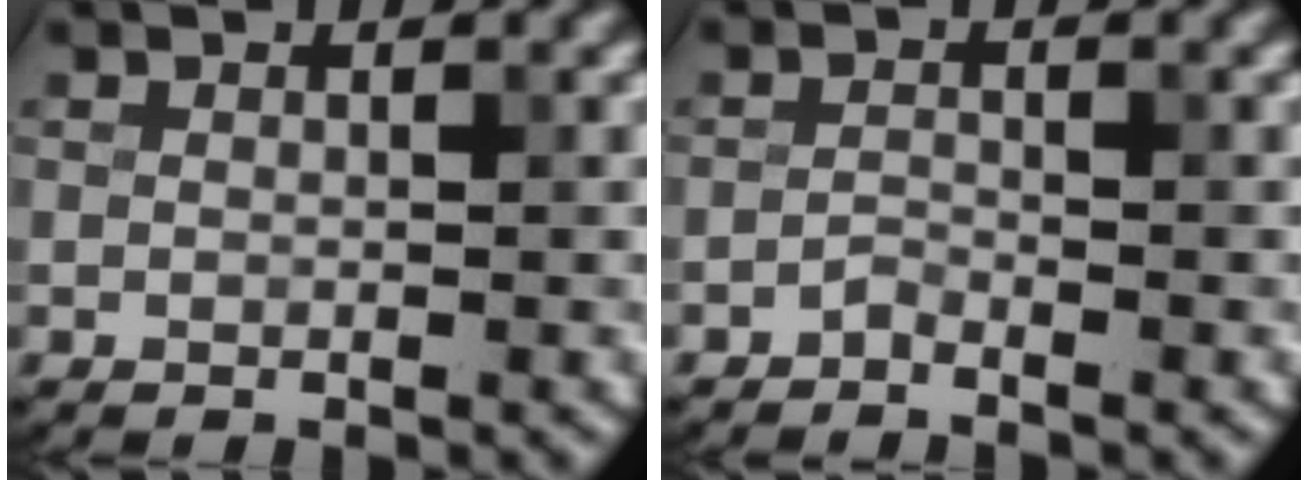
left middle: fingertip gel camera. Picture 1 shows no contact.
{"total": 0.8, "force": [-0.8, 0.1, 0.2], "torque": [-0.003, 0.003, -0.019]}